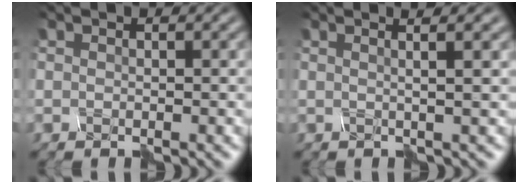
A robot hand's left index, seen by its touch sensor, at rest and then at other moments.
{"total": 3.9, "force": [1.6, 1.2, 3.3], "torque": [-0.035, 0.040, 0.000]}